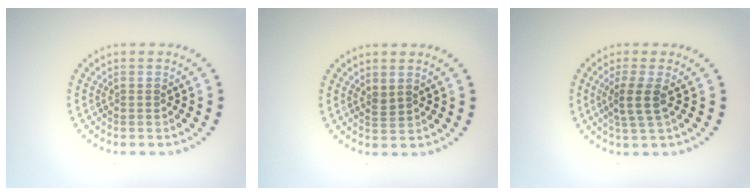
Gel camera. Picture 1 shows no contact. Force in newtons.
{"total": 0.9, "press": 0.7, "slide": 0.5}
{"total": 2.5, "press": 2.0, "slide": 1.5}